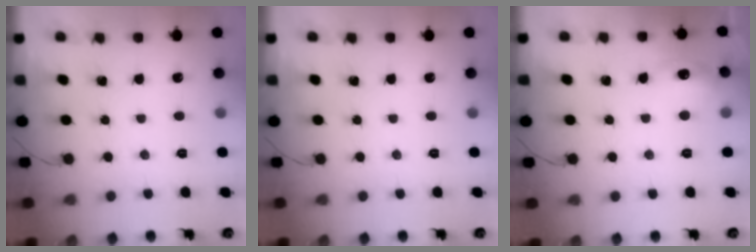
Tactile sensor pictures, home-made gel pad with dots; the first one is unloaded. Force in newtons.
{"total": 0.0}
{"total": 9.0, "press": 8.9, "slide": 1.0}